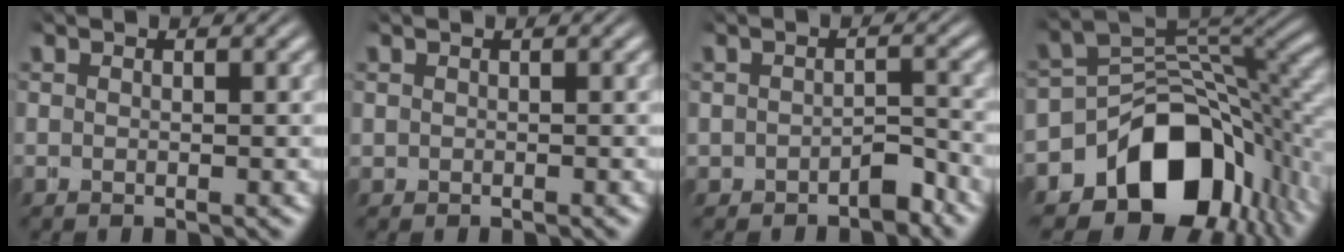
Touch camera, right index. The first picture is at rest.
{"total": 0.5, "force": [0.2, 0.3, -0.4], "torque": [0.007, 0.001, 0.007]}
{"total": 1.9, "force": [-1.3, 1.3, 0.4], "torque": [0.000, 0.005, -0.023]}
{"total": 15.3, "force": [-6.9, 10.1, 9.3], "torque": [-0.149, -0.023, -0.108]}